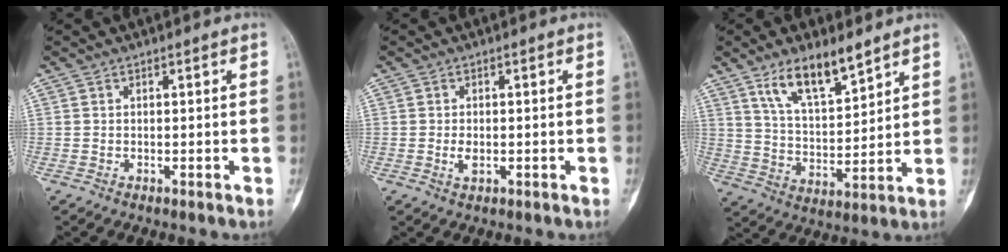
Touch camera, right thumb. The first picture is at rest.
{"total": 2.1, "force": [-0.3, 1.2, 1.7], "torque": [-0.033, -0.001, -0.006]}
{"total": 11.7, "force": [7.9, 4.1, 7.7], "torque": [-0.120, -0.046, 0.151]}